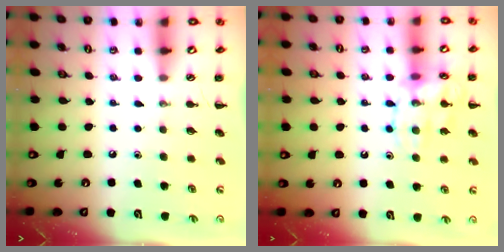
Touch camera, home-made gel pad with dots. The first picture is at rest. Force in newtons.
{"total": 13.5, "press": 13.5, "slide": 1.0}